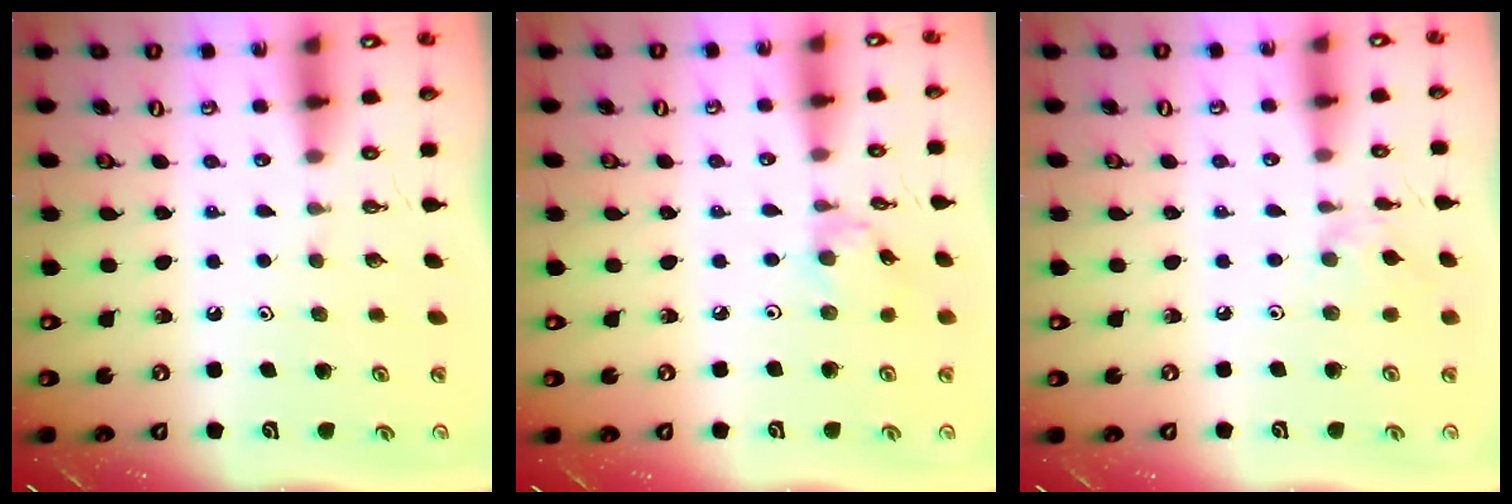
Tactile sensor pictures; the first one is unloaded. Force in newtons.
{"total": 1.4, "press": 1.3, "slide": 0.2}
{"total": 2.5, "press": 2.5, "slide": 0.5}